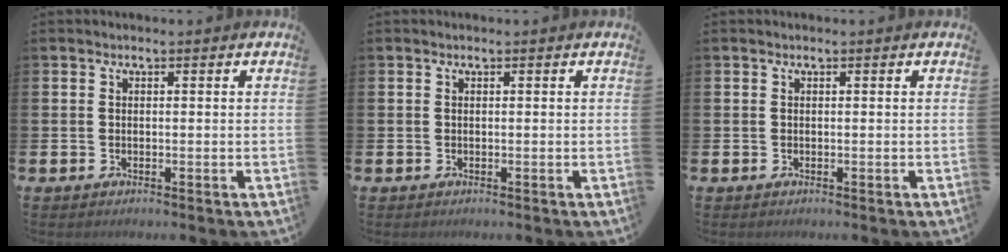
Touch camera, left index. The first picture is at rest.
{"total": 0.0}
{"total": 0.0}